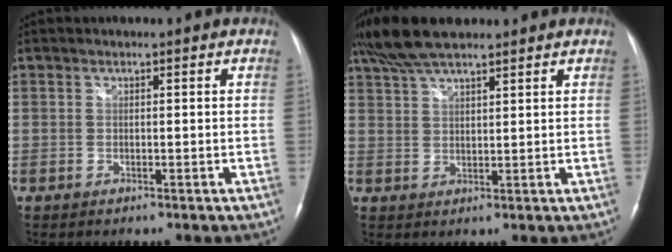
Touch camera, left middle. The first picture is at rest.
{"total": 8.9, "force": [7.4, 1.8, 4.6], "torque": [-0.094, 0.029, 0.138]}